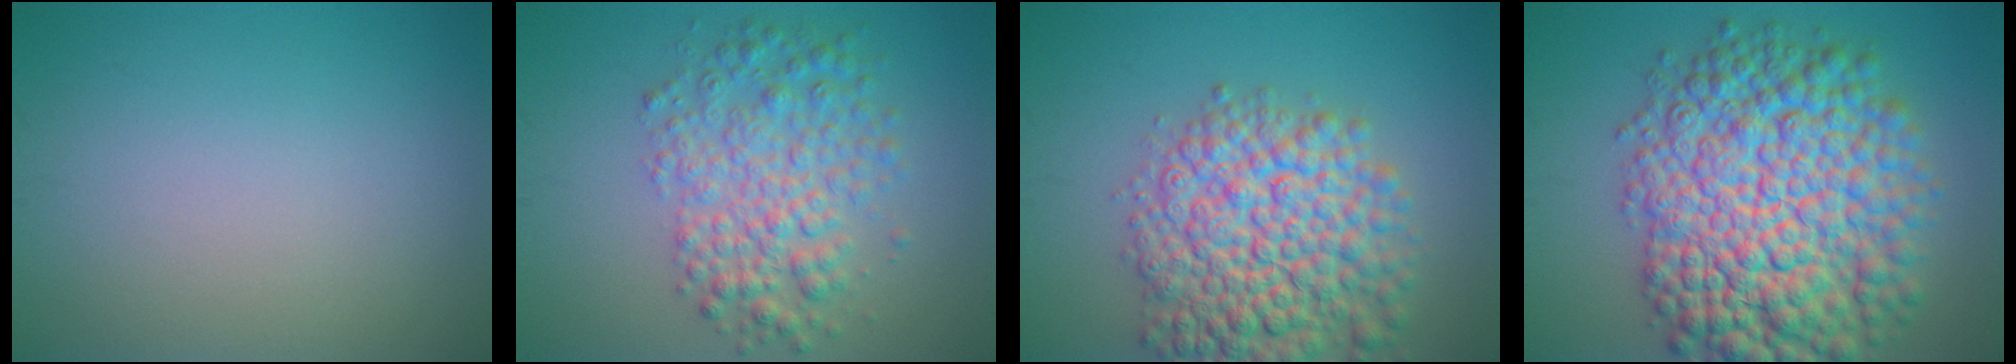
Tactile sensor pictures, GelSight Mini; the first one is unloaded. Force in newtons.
{"total": 5.1, "press": 5.1, "slide": 0.0}
{"total": 9.5, "press": 9.5, "slide": 0.4}
{"total": 14.1, "press": 14.1, "slide": 0.3}